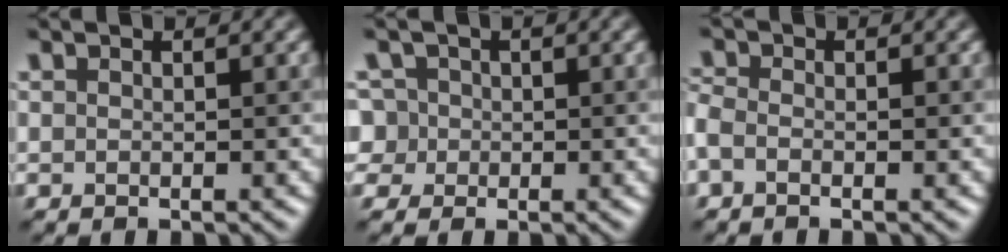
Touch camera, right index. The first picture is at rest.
{"total": 4.6, "force": [0.9, 4.2, 1.7], "torque": [-0.029, 0.035, -0.006]}
{"total": 2.0, "force": [-0.7, 1.3, 1.3], "torque": [-0.033, 0.005, -0.018]}